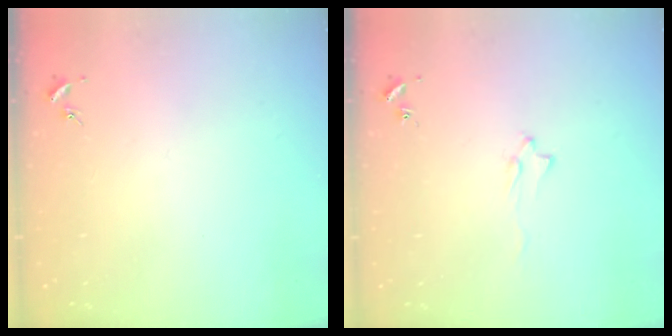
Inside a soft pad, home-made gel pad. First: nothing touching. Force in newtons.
{"total": 1.6, "press": 1.5, "slide": 0.2}